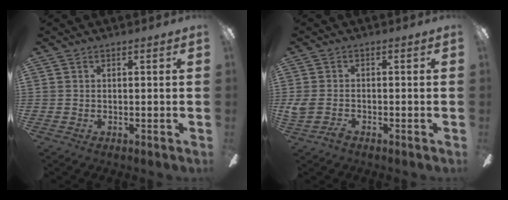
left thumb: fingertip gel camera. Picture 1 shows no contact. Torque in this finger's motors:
{"motor_torque": [0.03, 0.03, 0.22, -0.22, 0.00]}